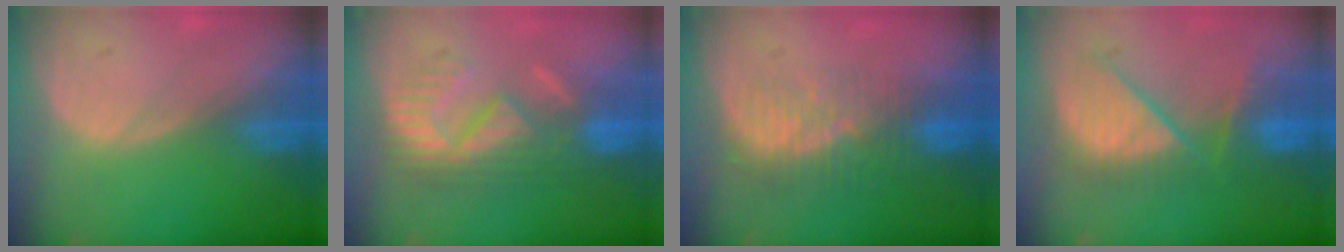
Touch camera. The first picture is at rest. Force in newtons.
{"total": 8.7, "press": 8.5, "slide": 1.7}
{"total": 8.2, "press": 7.2, "slide": 3.8}
{"total": 8.8, "press": 8.7, "slide": 1.4}